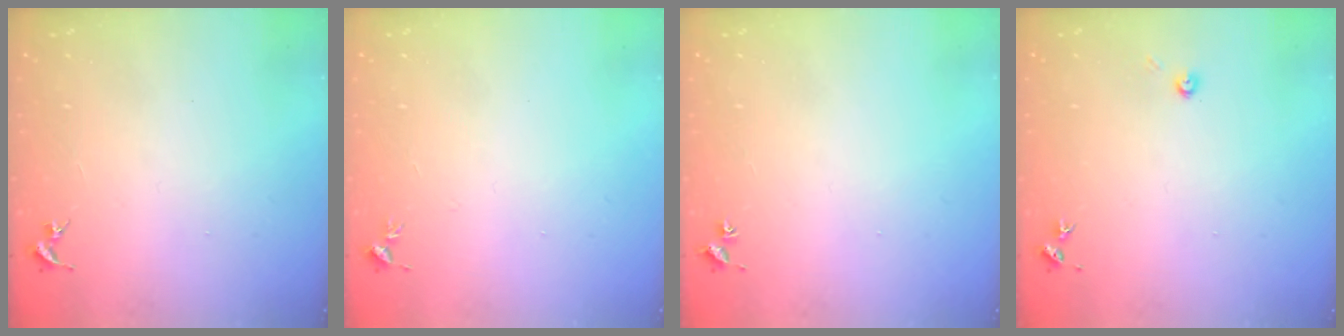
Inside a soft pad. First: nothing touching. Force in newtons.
{"total": 3.4, "press": 3.3, "slide": 0.5}
{"total": 1.8, "press": 1.8, "slide": 0.2}
{"total": 3.5, "press": 3.5, "slide": 0.2}